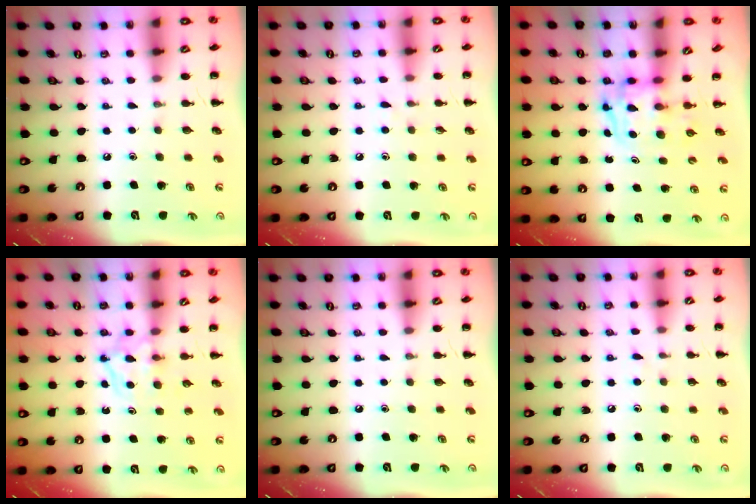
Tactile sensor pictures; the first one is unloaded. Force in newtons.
{"total": 4.9, "press": 4.5, "slide": 1.9}
{"total": 3.3, "press": 3.2, "slide": 0.6}
{"total": 4.5, "press": 4.4, "slide": 0.4}
{"total": 0.0}
{"total": 3.5, "press": 3.1, "slide": 1.6}